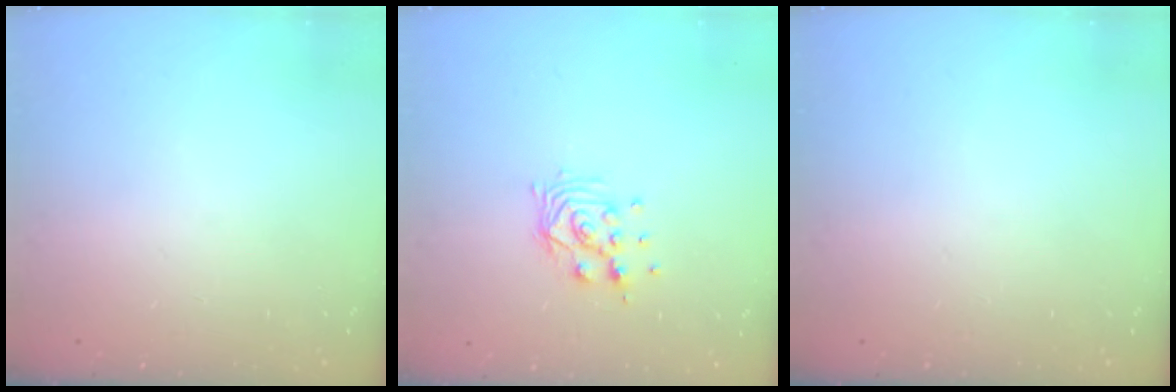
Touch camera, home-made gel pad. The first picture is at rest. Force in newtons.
{"total": 8.9, "press": 8.9, "slide": 0.7}
{"total": 0.0}